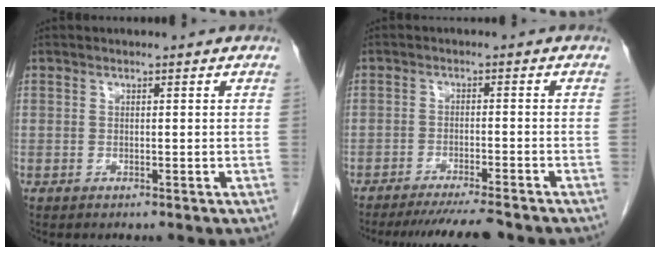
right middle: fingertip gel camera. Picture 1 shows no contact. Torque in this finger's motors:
{"motor_torque": [0.15, -0.13, 0.12, 0.06]}